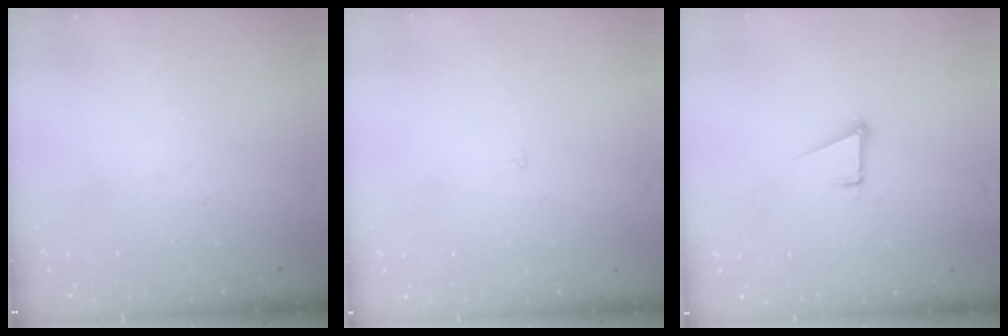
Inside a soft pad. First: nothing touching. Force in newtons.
{"total": 2.3, "press": 2.3, "slide": 0.2}
{"total": 4.3, "press": 3.4, "slide": 2.6}